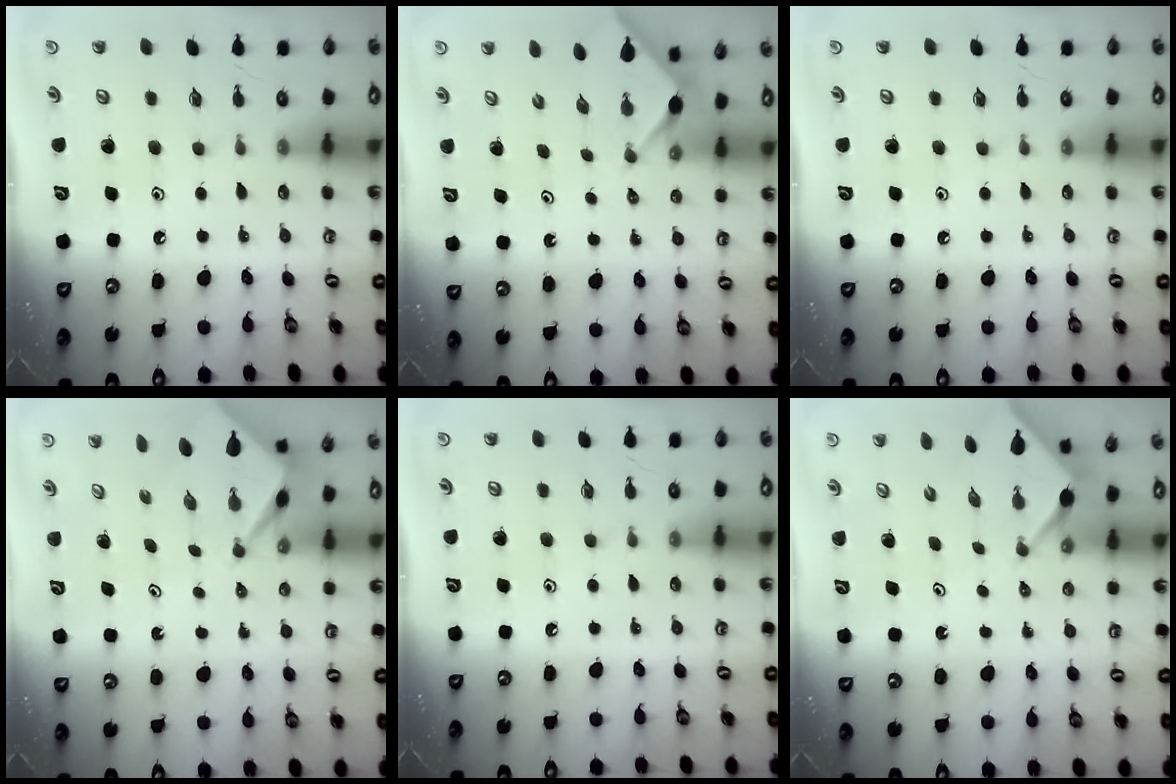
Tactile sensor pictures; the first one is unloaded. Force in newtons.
{"total": 2.8, "press": 2.7, "slide": 0.5}
{"total": 0.0}
{"total": 2.5, "press": 2.5, "slide": 0.2}
{"total": 0.0}
{"total": 2.5, "press": 2.4, "slide": 0.3}